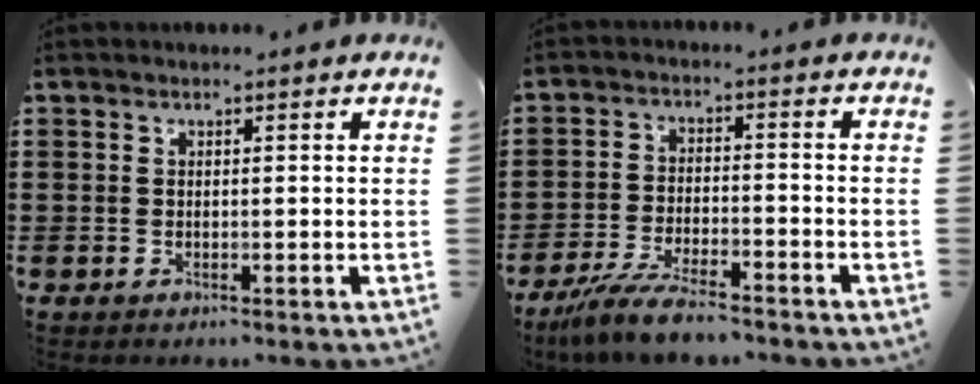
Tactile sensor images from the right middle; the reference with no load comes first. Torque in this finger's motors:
{"motor_torque": [2.14, 0.00, 0.56, 0.17]}